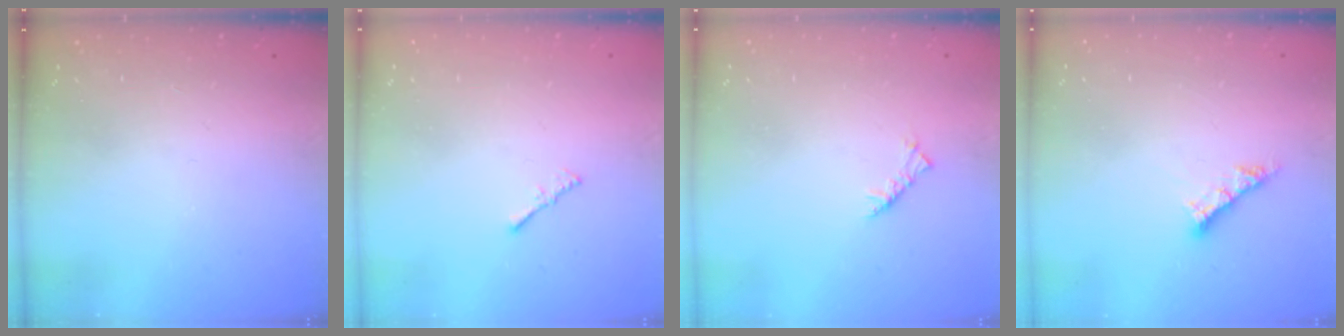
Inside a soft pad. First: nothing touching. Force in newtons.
{"total": 0.7, "press": 0.6, "slide": 0.3}
{"total": 2.5, "press": 2.4, "slide": 0.7}
{"total": 5.0, "press": 5.0, "slide": 0.3}